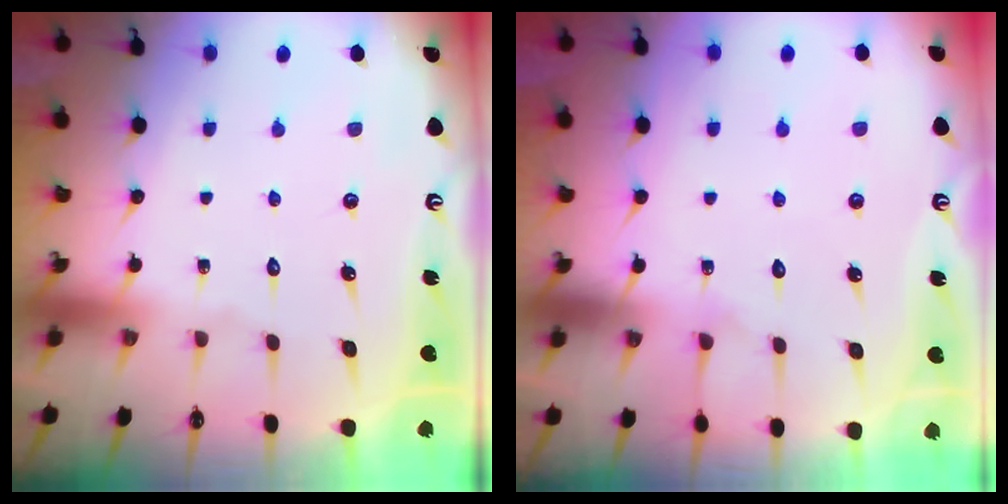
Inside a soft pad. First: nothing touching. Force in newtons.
{"total": 6.6, "press": 6.5, "slide": 0.6}